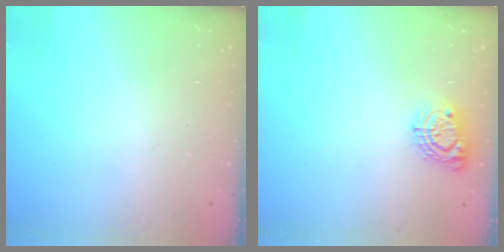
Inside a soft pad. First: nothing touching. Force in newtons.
{"total": 8.9, "press": 8.8, "slide": 0.7}